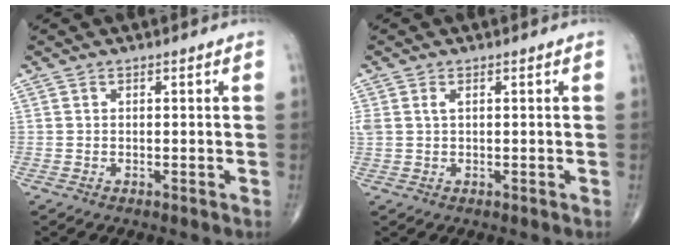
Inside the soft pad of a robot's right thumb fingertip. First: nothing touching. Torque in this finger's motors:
{"motor_torque": [-0.01, -0.03, 0.28, 0.18, 0.00]}